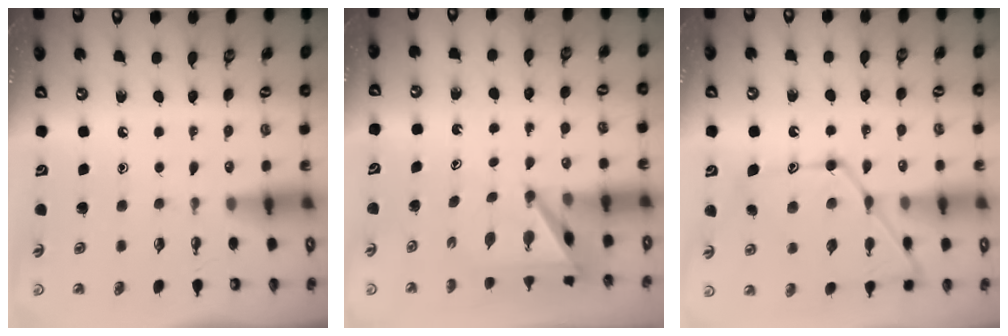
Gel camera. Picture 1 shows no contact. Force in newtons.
{"total": 5.8, "press": 5.8, "slide": 0.6}
{"total": 16.6, "press": 16.5, "slide": 1.4}